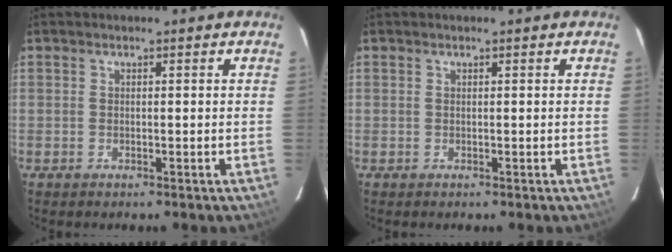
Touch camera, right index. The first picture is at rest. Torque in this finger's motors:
{"motor_torque": [0.20, 0.04, 0.03, 0.00]}